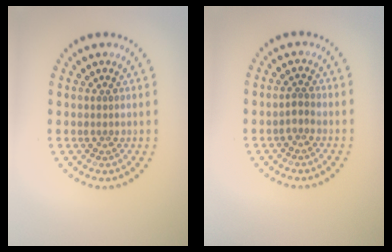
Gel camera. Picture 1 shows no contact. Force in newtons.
{"total": 1.0, "press": 0.9, "slide": 0.4}